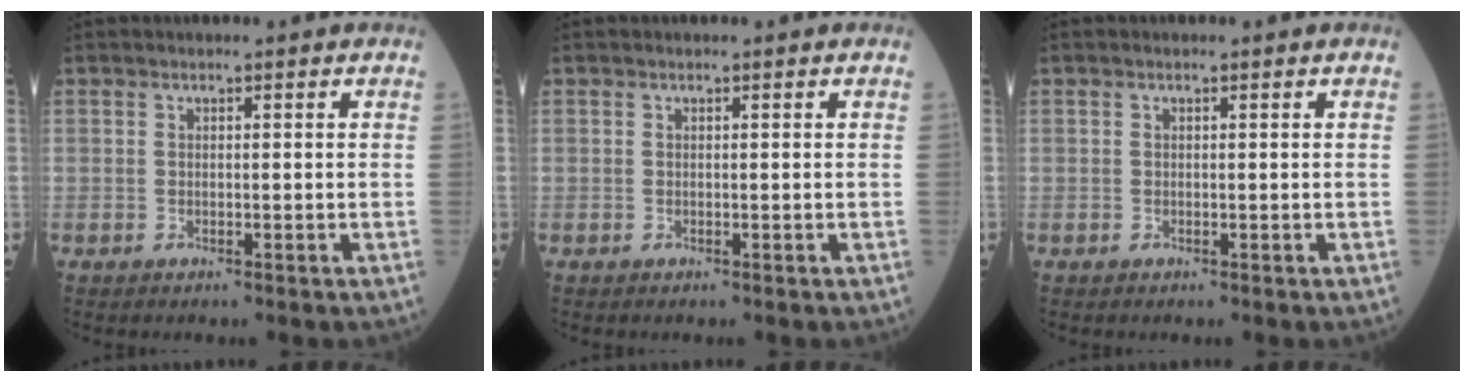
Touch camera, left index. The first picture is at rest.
{"total": 0.0}
{"total": 0.0}